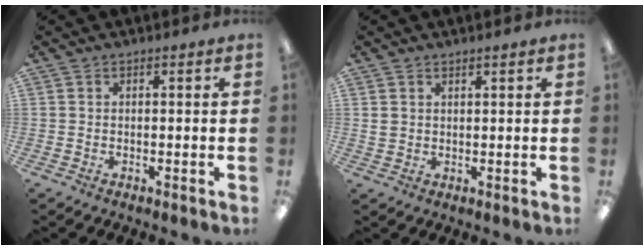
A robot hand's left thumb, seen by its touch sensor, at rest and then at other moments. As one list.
[{"total": 1.8, "force": [1.2, 1.3, 0.4], "torque": [-0.010, 0.001, 0.022]}]